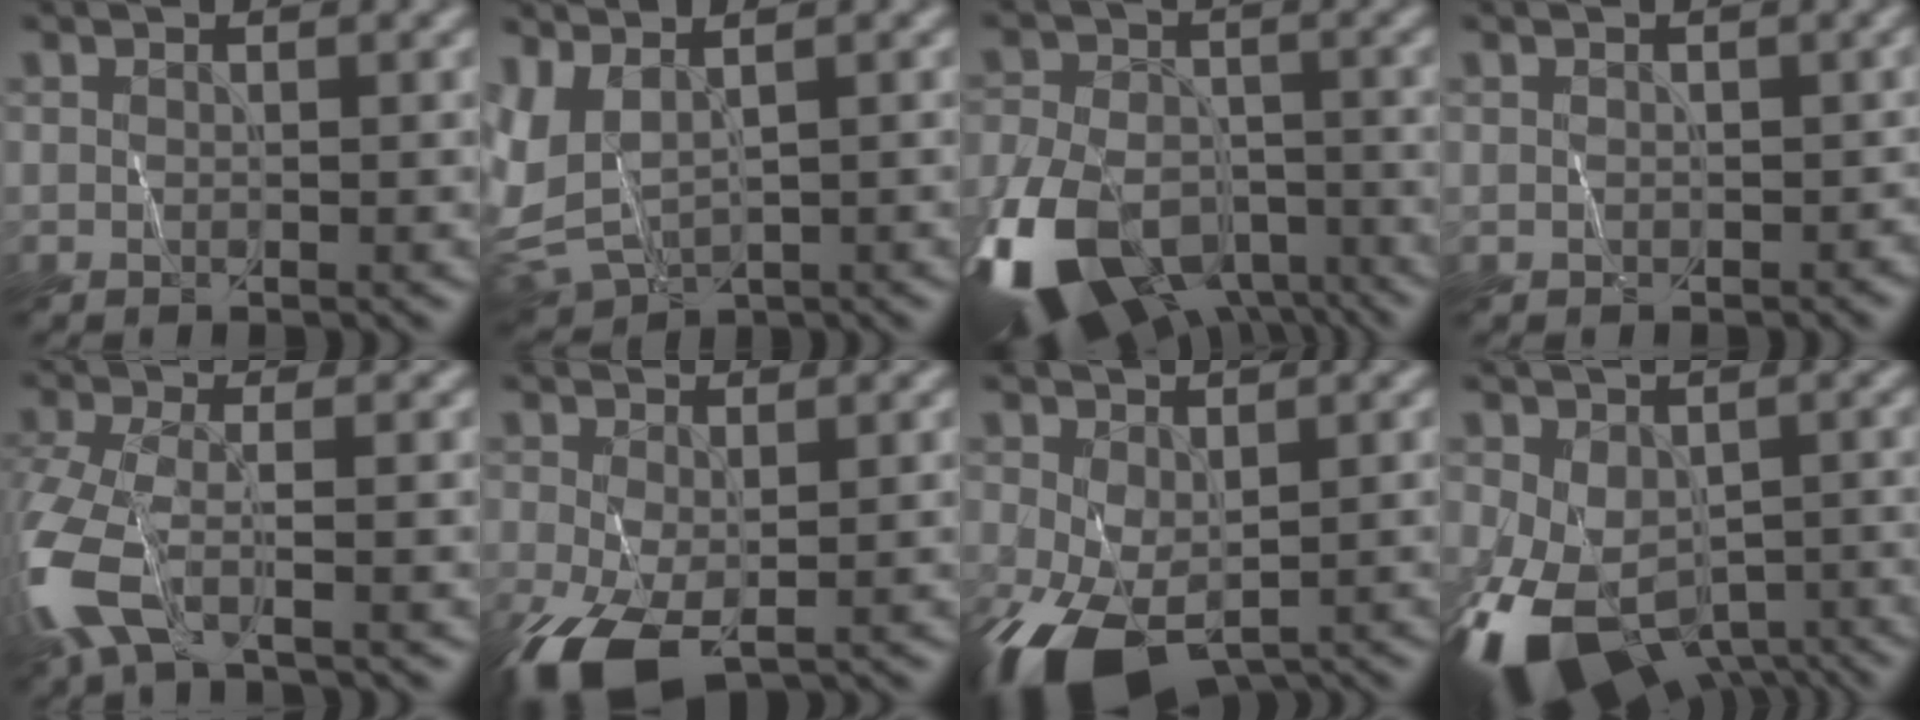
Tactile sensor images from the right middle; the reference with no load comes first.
{"total": 4.4, "force": [0.8, 2.1, 3.8], "torque": [-0.105, -0.004, 0.026]}
{"total": 14.5, "force": [-8.4, 8.5, 8.2], "torque": [-0.167, -0.035, -0.133]}
{"total": 0.7, "force": [-0.2, 0.7, 0.0], "torque": [0.002, -0.004, 0.004]}
{"total": 6.3, "force": [-2.8, 2.6, 5.1], "torque": [-0.147, -0.017, -0.059]}
{"total": 6.5, "force": [-2.5, 3.6, 4.8], "torque": [-0.132, -0.026, -0.036]}
{"total": 8.3, "force": [-3.2, 4.9, 5.9], "torque": [-0.152, -0.030, -0.039]}
{"total": 11.4, "force": [-5.4, 6.7, 7.4], "torque": [-0.147, -0.031, -0.070]}